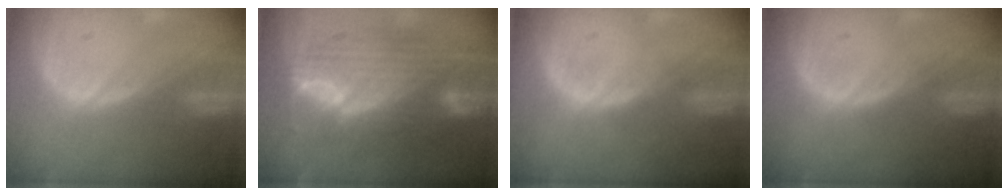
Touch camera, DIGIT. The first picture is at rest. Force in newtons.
{"total": 11.8, "press": 11.7, "slide": 1.1}
{"total": 0.7, "press": 0.6, "slide": 0.2}
{"total": 0.0}